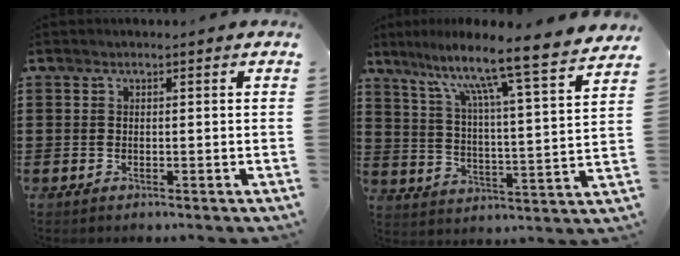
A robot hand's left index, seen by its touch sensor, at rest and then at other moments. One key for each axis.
{"total": 10.0, "fx": 8.3, "fy": -0.9, "fz": 5.6, "tx": -0.124, "ty": -0.071, "tz": 0.125}